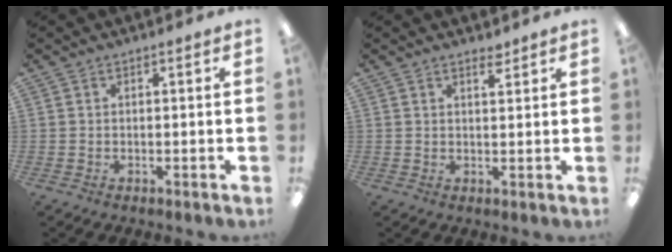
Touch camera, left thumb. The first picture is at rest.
{"total": 2.2, "force": [1.9, 0.6, 1.0], "torque": [-0.007, -0.007, 0.031]}